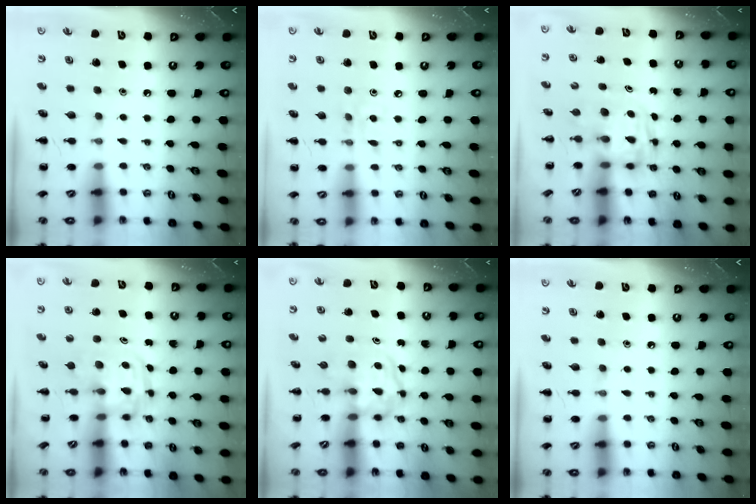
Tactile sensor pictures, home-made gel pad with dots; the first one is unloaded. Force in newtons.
{"total": 2.1, "press": 2.1, "slide": 0.6}
{"total": 2.6, "press": 2.6, "slide": 0.2}
{"total": 2.7, "press": 2.7, "slide": 0.3}
{"total": 3.7, "press": 3.7, "slide": 0.4}
{"total": 0.0}